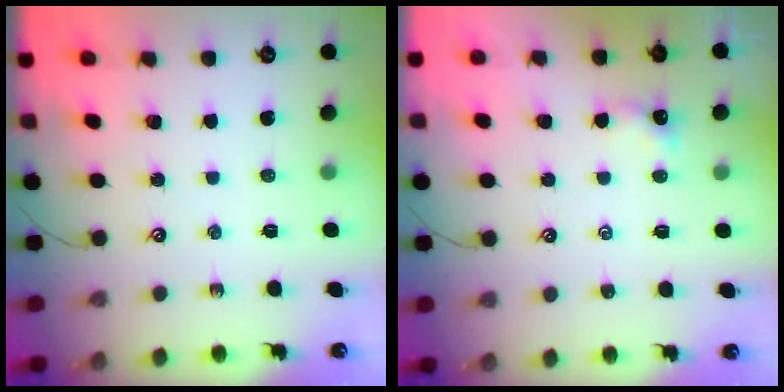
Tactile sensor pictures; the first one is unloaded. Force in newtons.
{"total": 0.0}